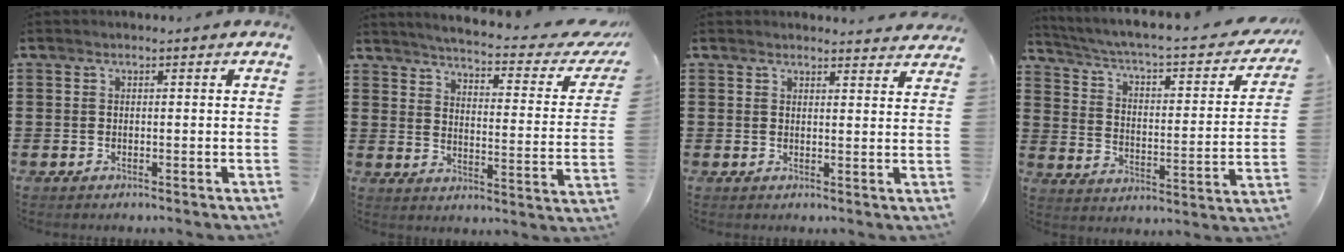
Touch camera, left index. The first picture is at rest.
{"total": 4.4, "force": [3.7, -0.5, 2.3], "torque": [-0.055, -0.037, 0.055]}
{"total": 2.0, "force": [2.0, 0.3, 0.0], "torque": [0.003, -0.007, 0.038]}
{"total": 3.7, "force": [2.6, 0.5, 2.6], "torque": [-0.067, -0.033, 0.031]}